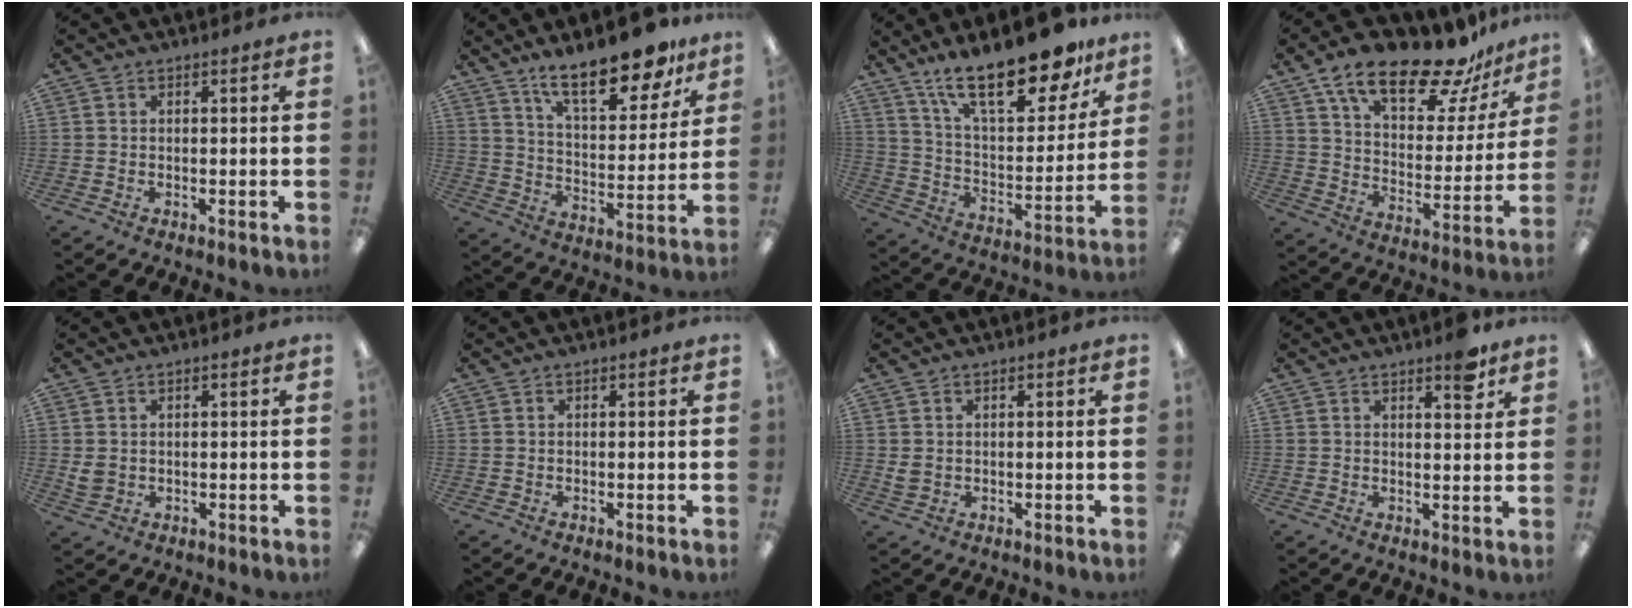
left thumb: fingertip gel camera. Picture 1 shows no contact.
{"total": 18.9, "force": [14.2, 6.6, 10.6], "torque": [-0.163, -0.086, 0.237]}
{"total": 24.7, "force": [17.7, 8.6, 14.9], "torque": [-0.231, -0.114, 0.297]}
{"total": 21.0, "force": [15.4, 7.5, 12.0], "torque": [-0.196, -0.099, 0.262]}
{"total": 2.7, "force": [0.8, 2.2, 1.4], "torque": [-0.020, 0.000, 0.015]}
{"total": 0.0}
{"total": 1.9, "force": [0.7, 1.5, 1.0], "torque": [-0.014, 0.000, 0.011]}
{"total": 5.4, "force": [3.9, 1.6, 3.4], "torque": [-0.036, -0.022, 0.062]}